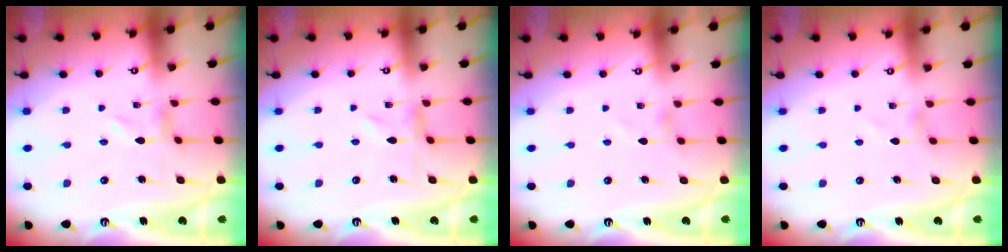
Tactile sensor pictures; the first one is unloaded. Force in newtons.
{"total": 0.7, "press": 0.7, "slide": 0.2}
{"total": 0.0}
{"total": 0.0}